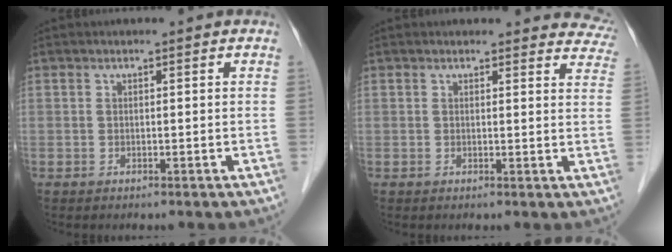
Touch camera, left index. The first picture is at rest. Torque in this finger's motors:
{"motor_torque": [0.85, -1.00, 0.13, 0.00]}